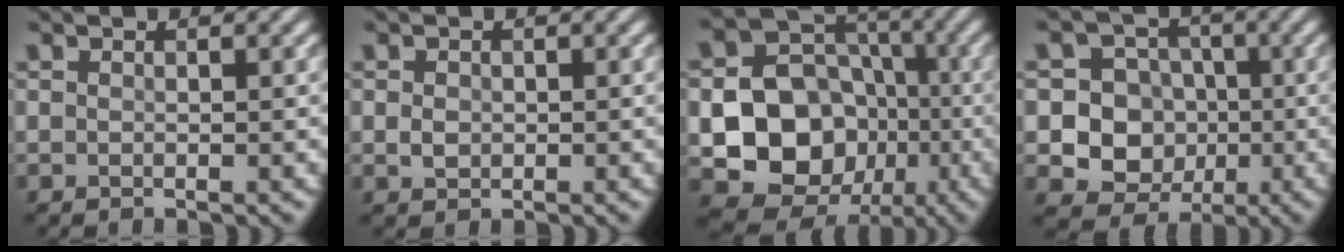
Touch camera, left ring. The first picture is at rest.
{"total": 1.2, "force": [0.0, 1.0, 0.7], "torque": [-0.015, -0.002, -0.002]}
{"total": 13.4, "force": [-3.1, 11.4, 6.3], "torque": [-0.115, -0.021, -0.074]}
{"total": 10.6, "force": [-1.7, 10.1, 2.8], "torque": [-0.059, 0.007, -0.044]}